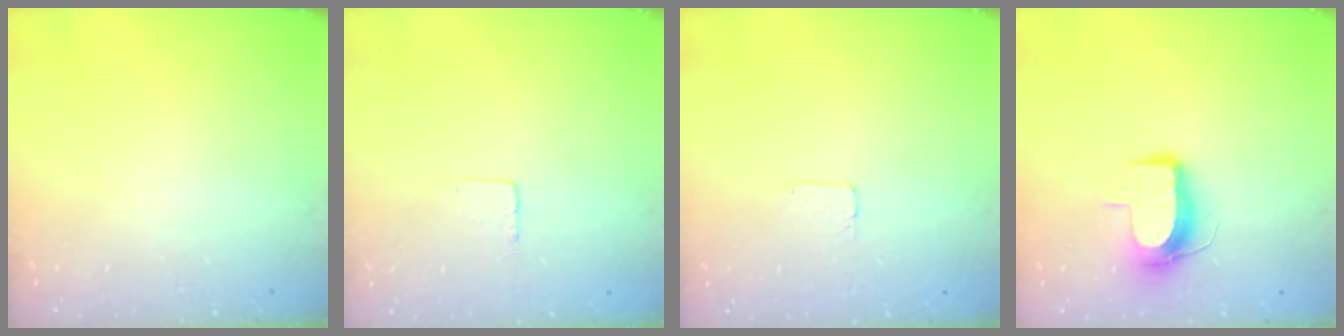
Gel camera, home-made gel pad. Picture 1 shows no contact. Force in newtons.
{"total": 2.7, "press": 2.7, "slide": 0.1}
{"total": 2.0, "press": 2.0, "slide": 0.0}
{"total": 9.8, "press": 9.7, "slide": 1.0}